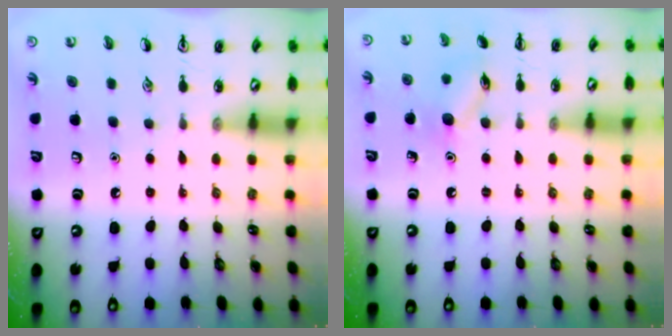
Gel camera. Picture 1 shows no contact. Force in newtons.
{"total": 8.9, "press": 8.9, "slide": 0.5}